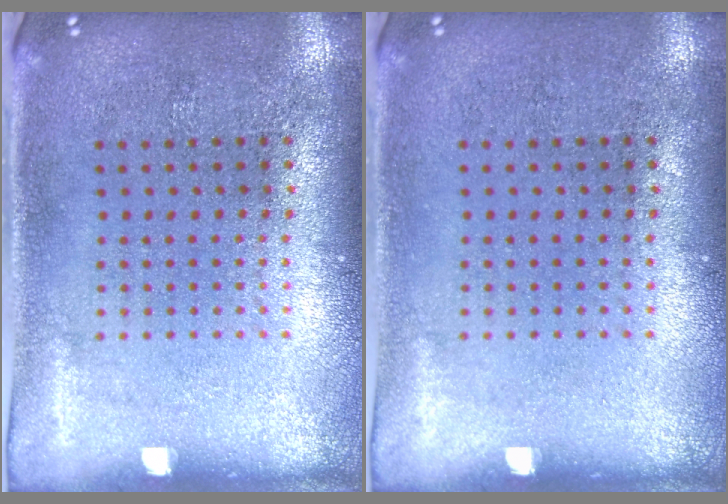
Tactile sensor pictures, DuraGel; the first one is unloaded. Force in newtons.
{"total": 0.0}